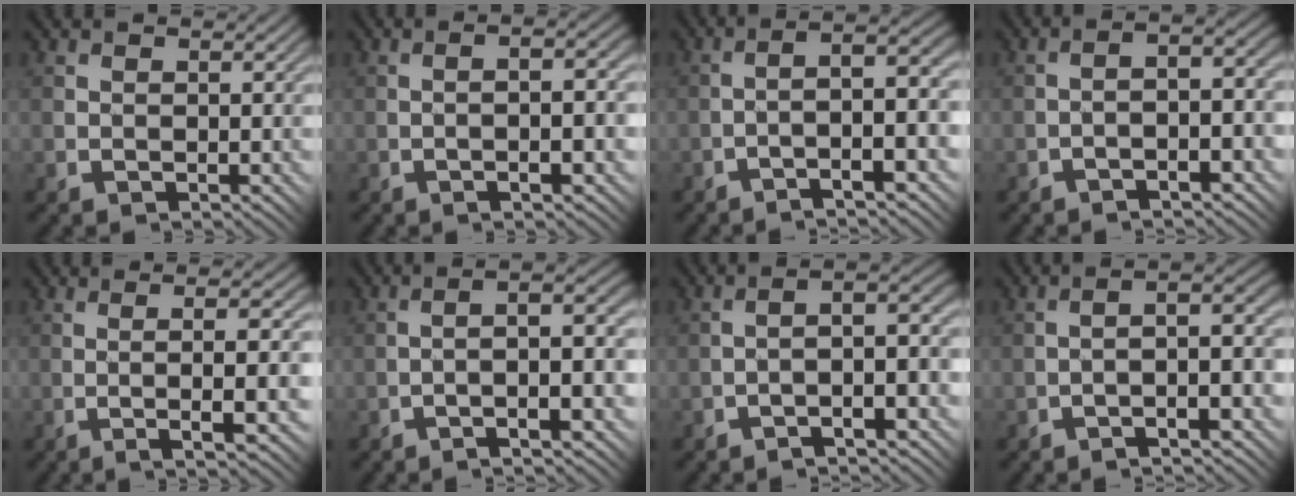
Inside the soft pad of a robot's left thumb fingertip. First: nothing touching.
{"total": 6.1, "force": [-1.0, 1.1, 5.9], "torque": [-0.082, 0.003, -0.011]}
{"total": 7.4, "force": [-2.4, 0.9, 7.0], "torque": [-0.096, 0.028, -0.044]}
{"total": 4.3, "force": [-1.6, 1.0, 3.9], "torque": [-0.060, 0.010, -0.029]}
{"total": 8.3, "force": [-1.0, 0.8, 8.2], "torque": [-0.109, 0.017, -0.011]}
{"total": 7.1, "force": [-2.0, 1.0, 6.8], "torque": [-0.096, 0.023, -0.035]}
{"total": 4.9, "force": [-2.0, 0.6, 4.5], "torque": [-0.061, 0.021, -0.043]}
{"total": 4.7, "force": [-1.9, 0.5, 4.3], "torque": [-0.061, 0.019, -0.037]}